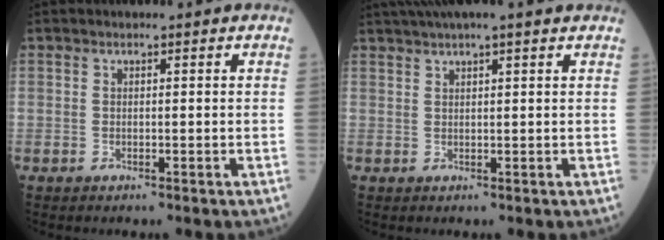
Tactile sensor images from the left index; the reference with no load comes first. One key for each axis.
{"total": 8.0, "fx": 6.5, "fy": -0.1, "fz": 4.6, "tx": -0.078, "ty": 0.039, "tz": 0.089}